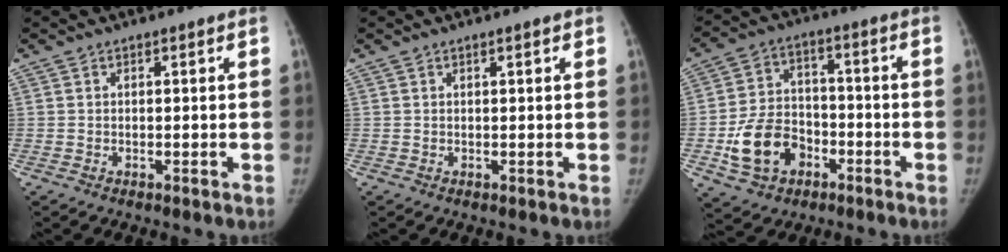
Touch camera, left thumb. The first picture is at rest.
{"total": 0.8, "force": [0.5, 0.1, 0.7], "torque": [-0.009, 0.001, 0.006]}
{"total": 12.4, "force": [-4.6, 9.2, 6.9], "torque": [-0.106, 0.028, -0.078]}